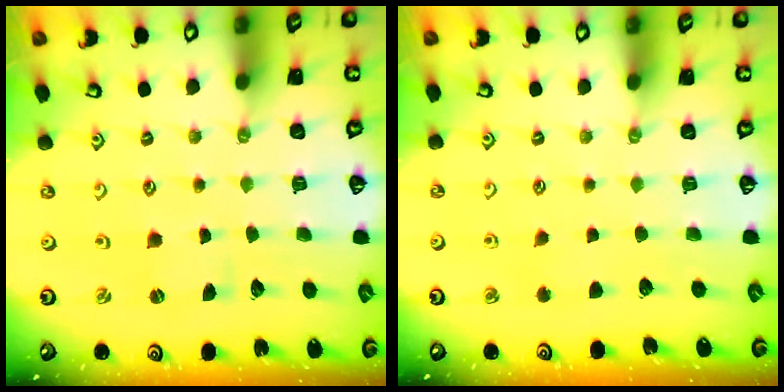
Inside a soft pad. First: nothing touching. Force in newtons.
{"total": 2.4, "press": 2.4, "slide": 0.3}